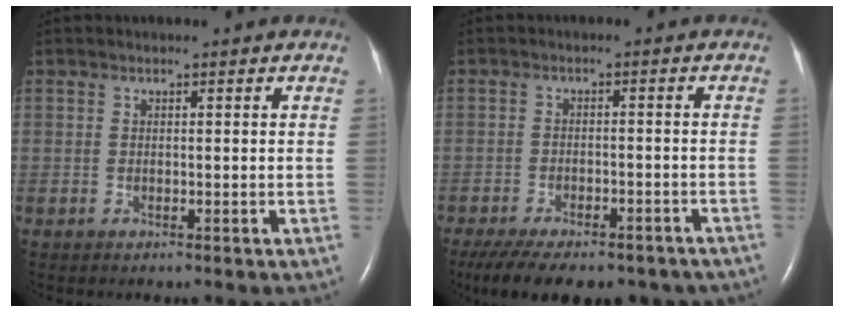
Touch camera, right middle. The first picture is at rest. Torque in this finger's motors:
{"motor_torque": [1.08, -1.06, 0.19, 0.13]}